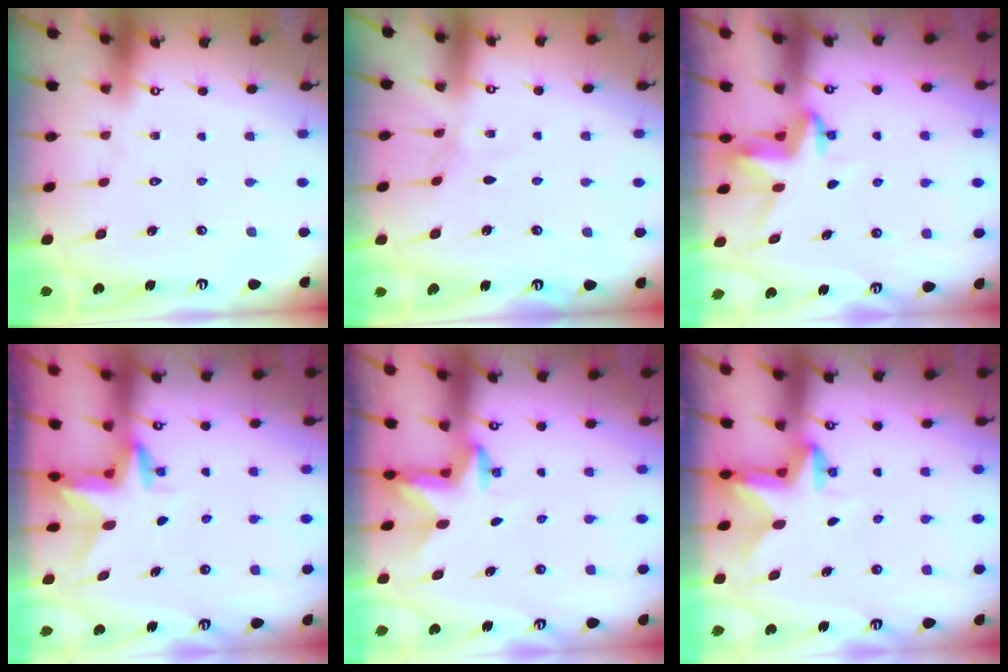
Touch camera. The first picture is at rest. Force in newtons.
{"total": 1.8, "press": 1.8, "slide": 0.3}
{"total": 3.5, "press": 3.5, "slide": 0.3}
{"total": 3.0, "press": 2.9, "slide": 0.2}
{"total": 2.9, "press": 2.8, "slide": 0.6}
{"total": 2.9, "press": 2.9, "slide": 0.5}